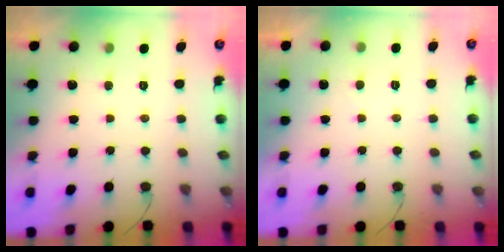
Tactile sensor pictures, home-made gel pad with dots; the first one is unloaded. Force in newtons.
{"total": 0.6, "press": 0.3, "slide": 0.5}